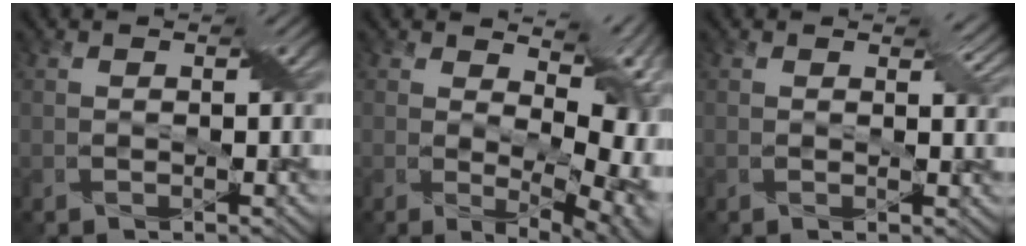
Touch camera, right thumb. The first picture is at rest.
{"total": 12.8, "force": [2.5, 6.4, 10.8], "torque": [-0.152, -0.013, 0.072]}
{"total": 2.0, "force": [1.0, 0.9, 1.5], "torque": [-0.025, -0.003, 0.017]}